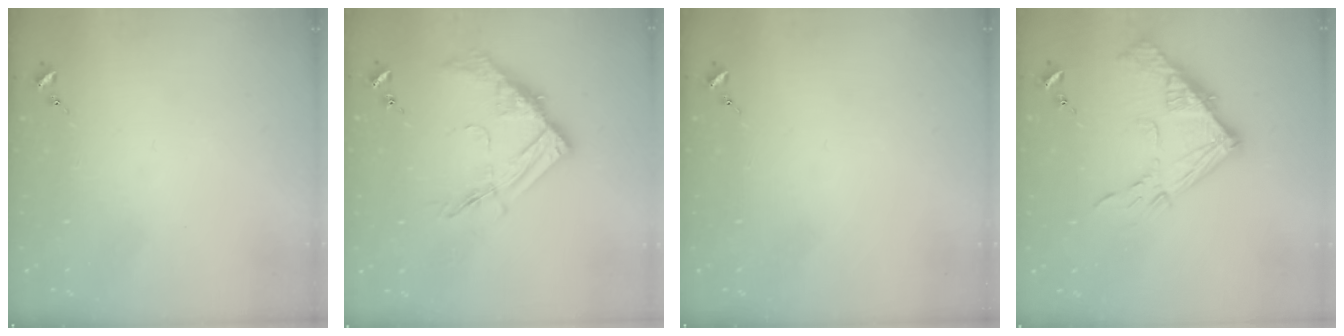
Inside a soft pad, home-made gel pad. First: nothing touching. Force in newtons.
{"total": 14.1, "press": 14.0, "slide": 1.1}
{"total": 0.0}
{"total": 14.5, "press": 14.4, "slide": 1.6}